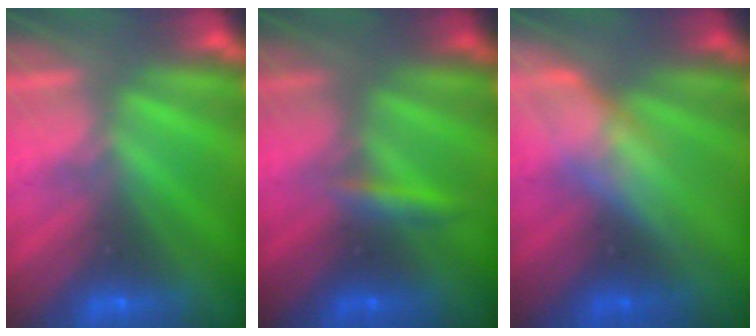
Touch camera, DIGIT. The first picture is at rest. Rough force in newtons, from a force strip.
{"total": 2.5}
{"total": 2.8}